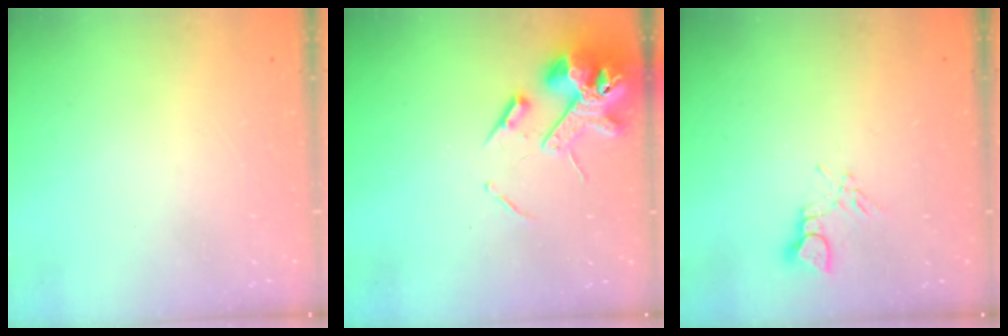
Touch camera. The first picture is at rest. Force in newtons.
{"total": 14.3, "press": 14.1, "slide": 2.0}
{"total": 4.2, "press": 4.2, "slide": 0.5}